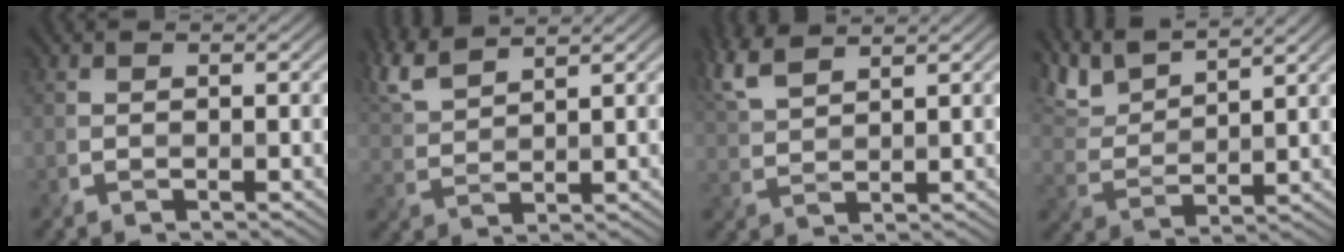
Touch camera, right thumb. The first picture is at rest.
{"total": 5.9, "force": [4.7, 1.3, 3.3], "torque": [-0.085, 0.019, 0.101]}
{"total": 5.9, "force": [4.3, 1.5, 3.7], "torque": [-0.098, 0.018, 0.092]}
{"total": 7.9, "force": [6.3, 1.9, 4.4], "torque": [-0.107, 0.011, 0.125]}